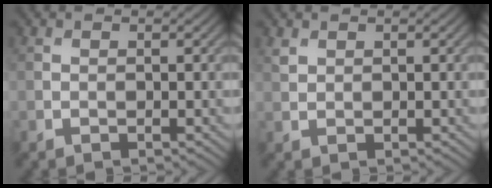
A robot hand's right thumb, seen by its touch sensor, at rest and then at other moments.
{"total": 1.0, "force": [0.8, 0.5, 0.4], "torque": [-0.013, -0.001, 0.020]}